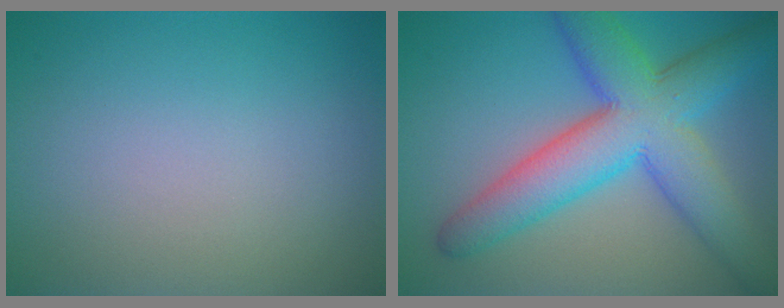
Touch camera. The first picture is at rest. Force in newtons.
{"total": 9.6, "press": 9.6, "slide": 0.2}